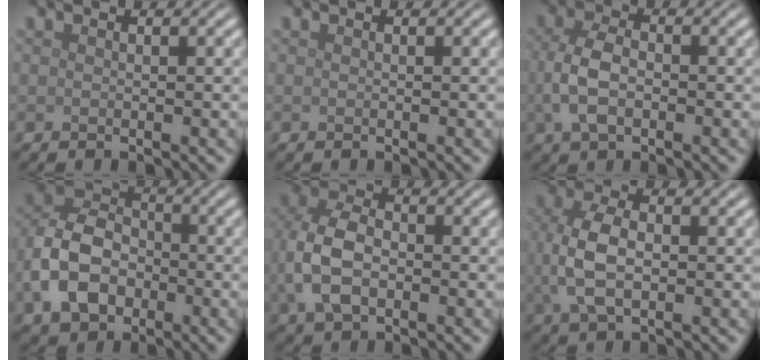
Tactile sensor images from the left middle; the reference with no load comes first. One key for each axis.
{"total": 0.0}
{"total": 4.0, "fx": -0.5, "fy": 2.5, "fz": 3.2, "tx": -0.072, "ty": 0.001, "tz": -0.011}
{"total": 7.4, "fx": -2.1, "fy": 5.5, "fz": 4.5, "tx": -0.097, "ty": 0.001, "tz": -0.049}
{"total": 6.1, "fx": -0.8, "fy": 4.0, "fz": 4.5, "tx": -0.109, "ty": 0.002, "tz": -0.022}
{"total": 5.0, "fx": 0.0, "fy": 2.8, "fz": 4.1, "tx": -0.100, "ty": -0.001, "tz": 0.002}